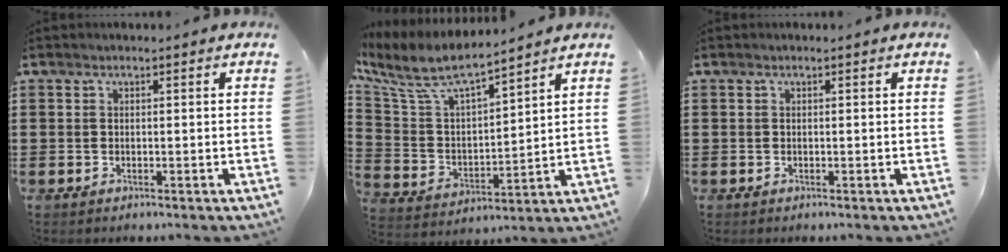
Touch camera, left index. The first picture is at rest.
{"total": 8.4, "force": [6.9, 1.9, 4.4], "torque": [-0.117, -0.035, 0.115]}
{"total": 0.0}